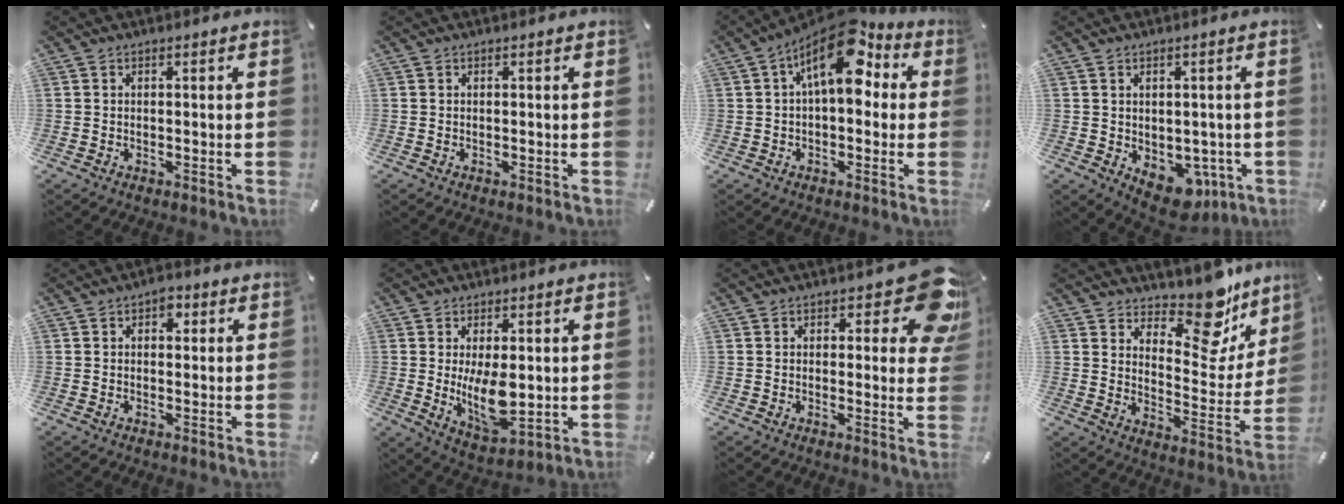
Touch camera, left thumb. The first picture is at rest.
{"total": 0.0}
{"total": 13.7, "force": [5.1, 6.9, 10.7], "torque": [-0.159, -0.026, 0.089]}
{"total": 7.2, "force": [-2.5, 5.1, 4.4], "torque": [-0.033, 0.009, -0.036]}
{"total": 2.7, "force": [0.9, 1.9, 1.7], "torque": [-0.013, -0.002, 0.009]}
{"total": 10.7, "force": [0.2, 5.4, 9.2], "torque": [-0.151, -0.026, 0.003]}
{"total": 12.2, "force": [5.8, 5.3, 9.4], "torque": [-0.100, -0.042, 0.098]}
{"total": 15.5, "force": [12.7, 6.2, 6.2], "torque": [-0.079, -0.117, 0.218]}